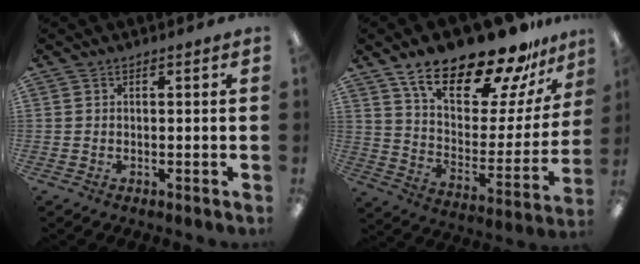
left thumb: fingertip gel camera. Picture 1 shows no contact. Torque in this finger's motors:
{"motor_torque": [0.52, 0.63, 1.47, -1.30, 0.13]}